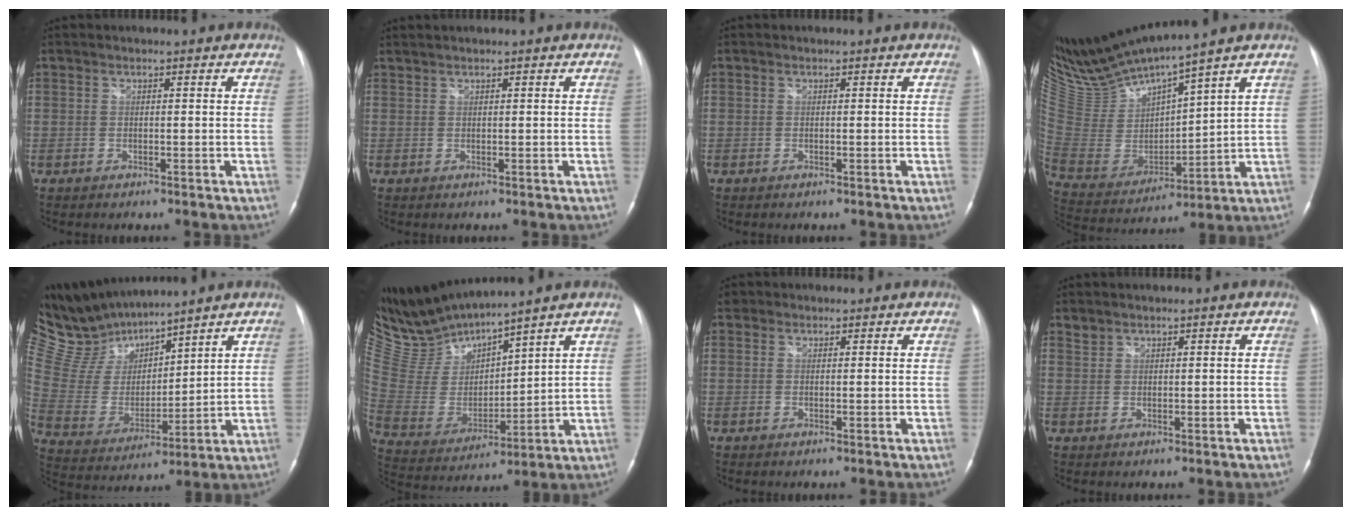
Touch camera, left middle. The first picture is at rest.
{"total": 1.0, "force": [0.9, -0.1, 0.3], "torque": [-0.009, 0.011, 0.024]}
{"total": 0.0}
{"total": 14.3, "force": [13.3, -0.5, 5.2], "torque": [-0.118, -0.017, 0.277]}
{"total": 13.8, "force": [13.1, 2.3, 3.4], "torque": [-0.092, 0.008, 0.276]}
{"total": 11.1, "force": [10.9, -0.2, 1.9], "torque": [-0.067, -0.003, 0.240]}
{"total": 1.3, "force": [0.9, 0.9, -0.1], "torque": [0.005, 0.011, 0.012]}
{"total": 1.1, "force": [1.0, 0.4, -0.1], "torque": [0.001, 0.006, 0.021]}